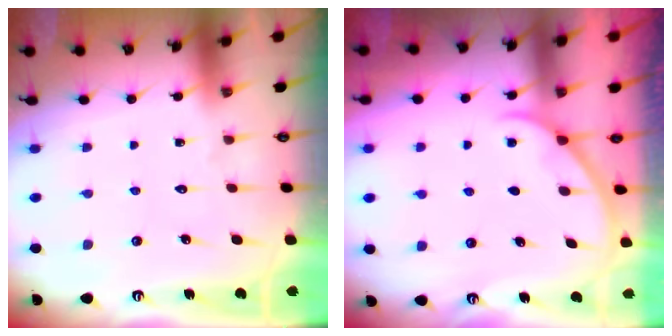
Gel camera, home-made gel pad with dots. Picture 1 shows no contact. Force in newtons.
{"total": 0.8, "press": 0.8, "slide": 0.2}